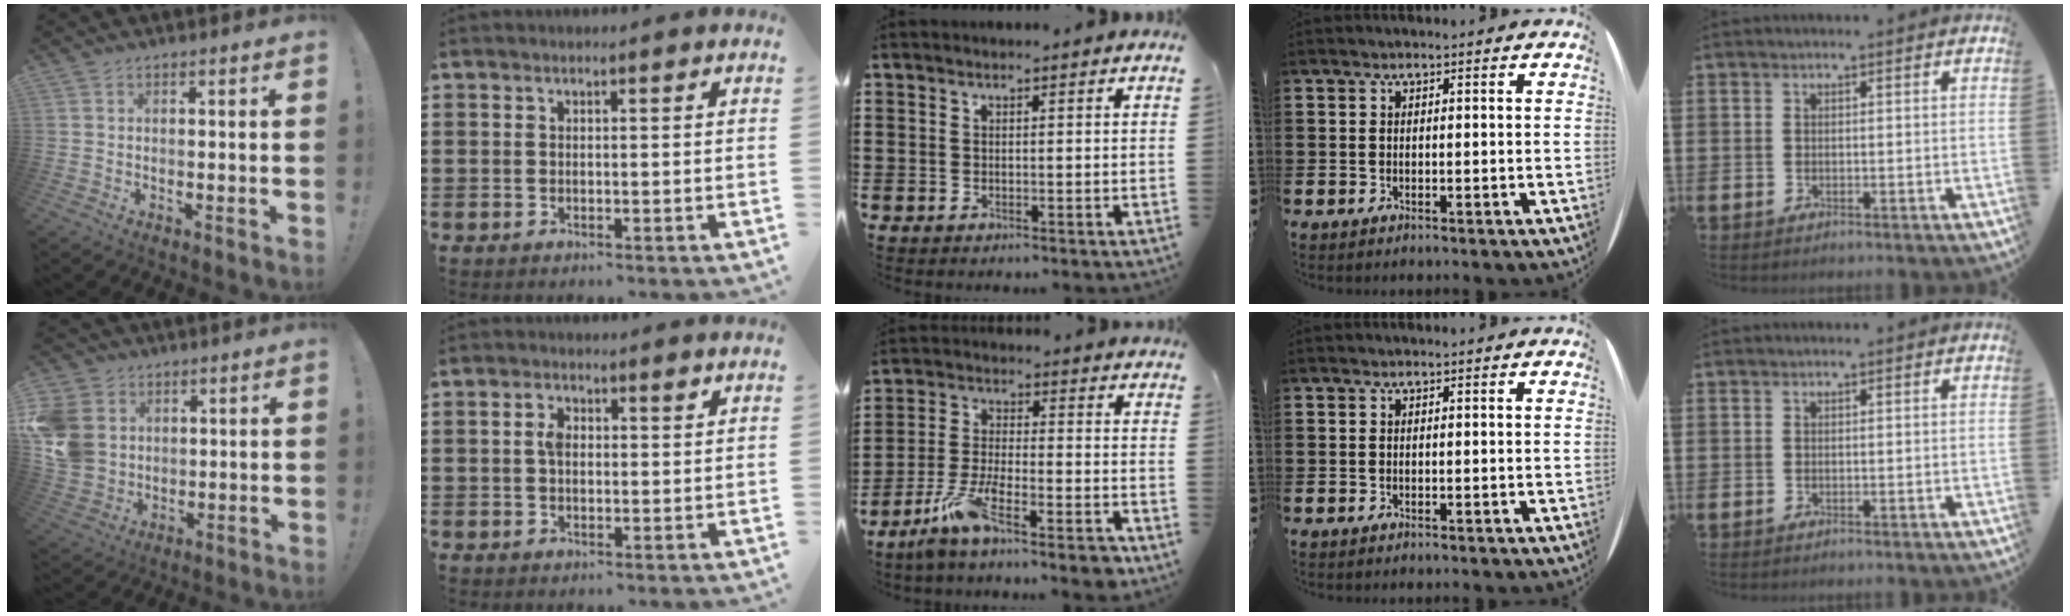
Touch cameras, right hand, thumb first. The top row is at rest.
{"thumb": {"total": 11.6, "force": [2.5, 10.0, 5.3], "torque": [-0.119, -0.008, 0.055]}, "index": {"total": 2.9, "force": [0.6, 1.4, 2.5], "torque": [-0.043, 0.005, 0.006]}, "middle": {"total": 8.8, "force": [-6.4, 1.7, 5.8], "torque": [-0.125, -0.002, -0.124]}}